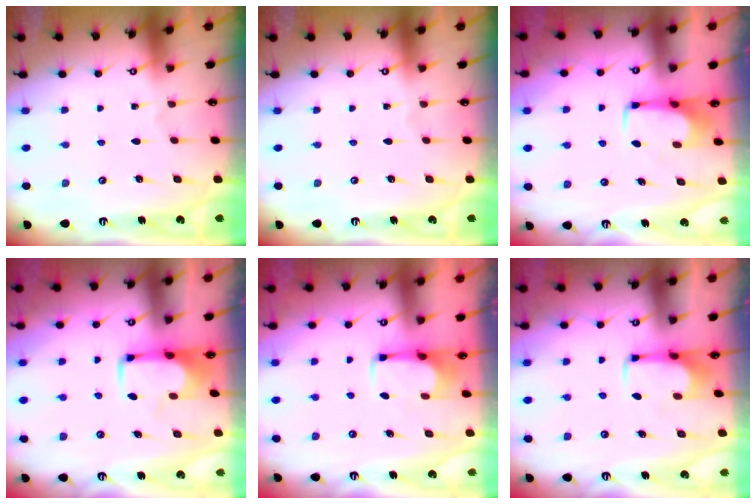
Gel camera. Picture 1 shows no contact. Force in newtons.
{"total": 0.0}
{"total": 1.0, "press": 0.9, "slide": 0.4}
{"total": 1.8, "press": 1.8, "slide": 0.4}
{"total": 2.8, "press": 2.8, "slide": 0.5}
{"total": 2.0, "press": 2.0, "slide": 0.2}